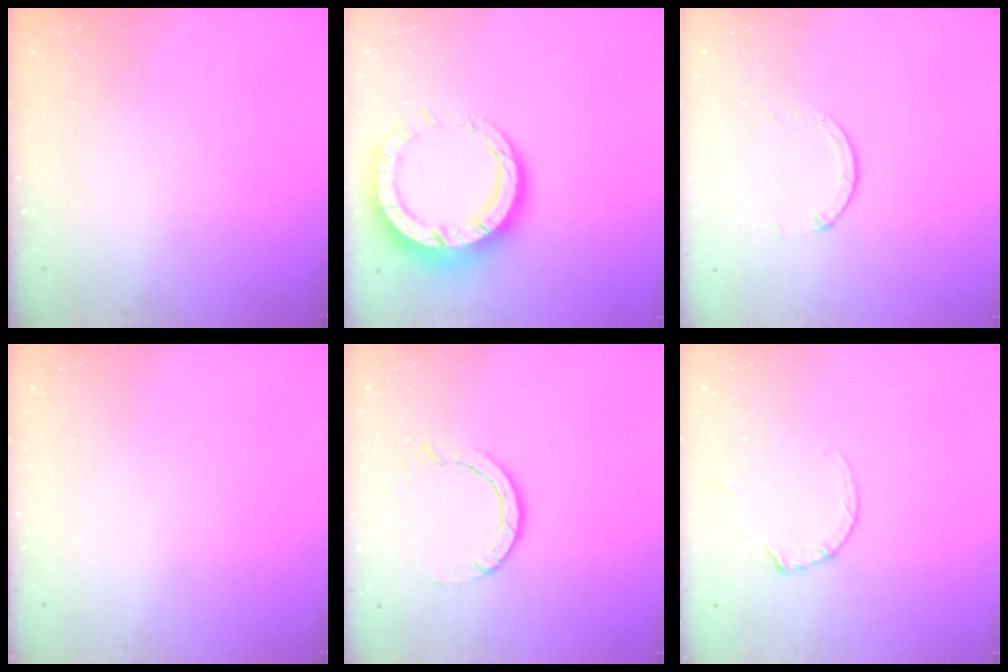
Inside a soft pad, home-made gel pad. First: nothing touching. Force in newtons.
{"total": 14.6, "press": 14.5, "slide": 1.5}
{"total": 1.3, "press": 1.2, "slide": 0.3}
{"total": 0.0}
{"total": 4.5, "press": 4.5, "slide": 0.3}
{"total": 1.8, "press": 1.7, "slide": 0.2}